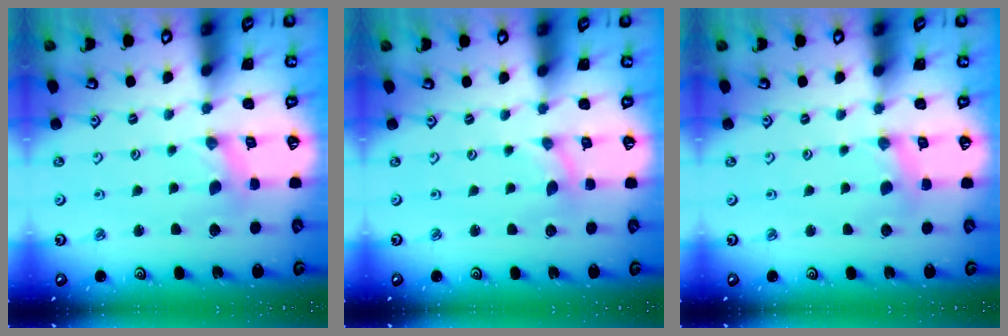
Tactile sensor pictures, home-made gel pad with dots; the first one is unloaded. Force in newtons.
{"total": 0.0}
{"total": 2.7, "press": 2.6, "slide": 0.5}